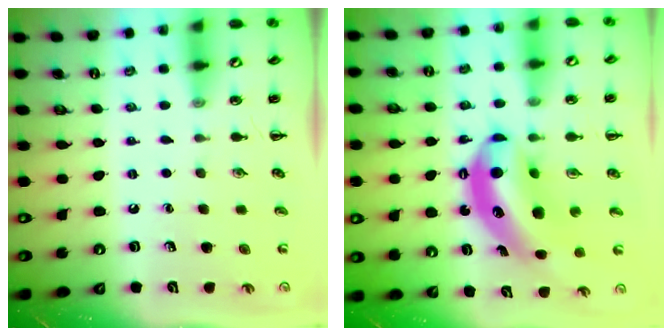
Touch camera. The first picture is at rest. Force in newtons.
{"total": 11.6, "press": 11.1, "slide": 3.3}